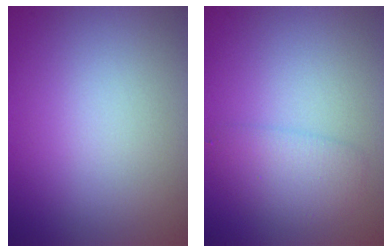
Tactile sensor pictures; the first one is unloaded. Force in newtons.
{"total": 2.7, "press": 2.7, "slide": 0.1}